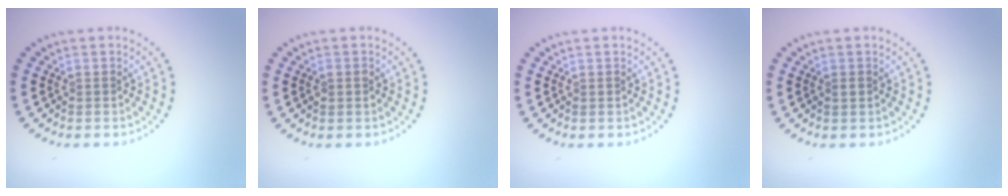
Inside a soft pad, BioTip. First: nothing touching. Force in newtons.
{"total": 1.0, "press": 1.0, "slide": 0.2}
{"total": 0.0}
{"total": 0.5, "press": 0.5, "slide": 0.1}